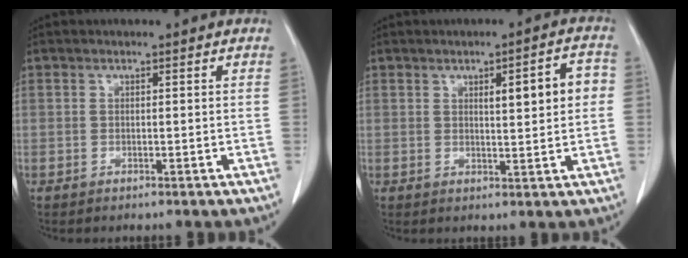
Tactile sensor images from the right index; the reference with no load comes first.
{"total": 6.3, "force": [1.2, 1.3, 6.0], "torque": [-0.084, 0.014, 0.018]}